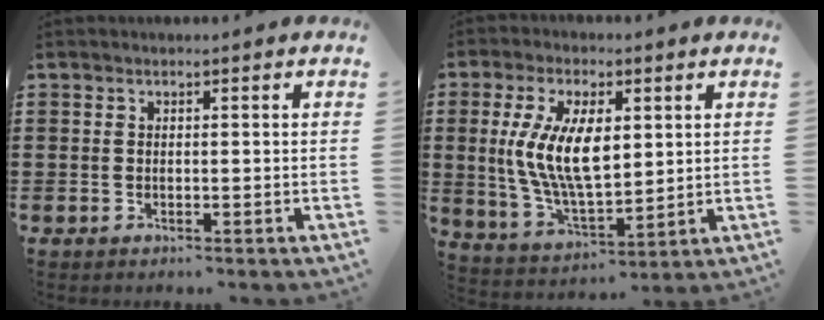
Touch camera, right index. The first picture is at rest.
{"total": 11.3, "force": [1.8, 5.4, 9.8], "torque": [-0.206, 0.008, 0.032]}